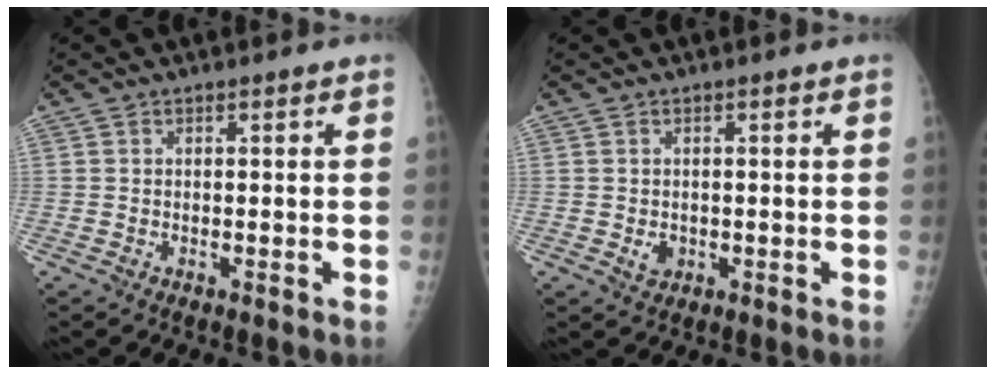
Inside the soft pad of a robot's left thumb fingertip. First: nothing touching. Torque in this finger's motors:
{"motor_torque": [0.17, 0.23, 0.25, 0.01, -0.02]}